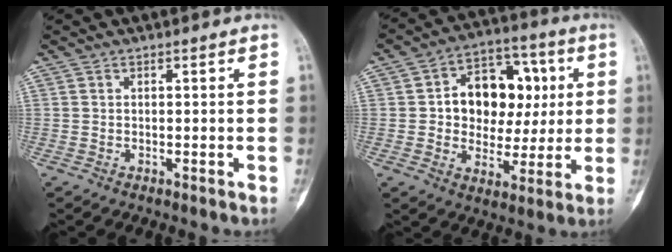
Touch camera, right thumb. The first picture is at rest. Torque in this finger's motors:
{"motor_torque": [0.03, 0.23, 0.46, -0.27, 0.27]}